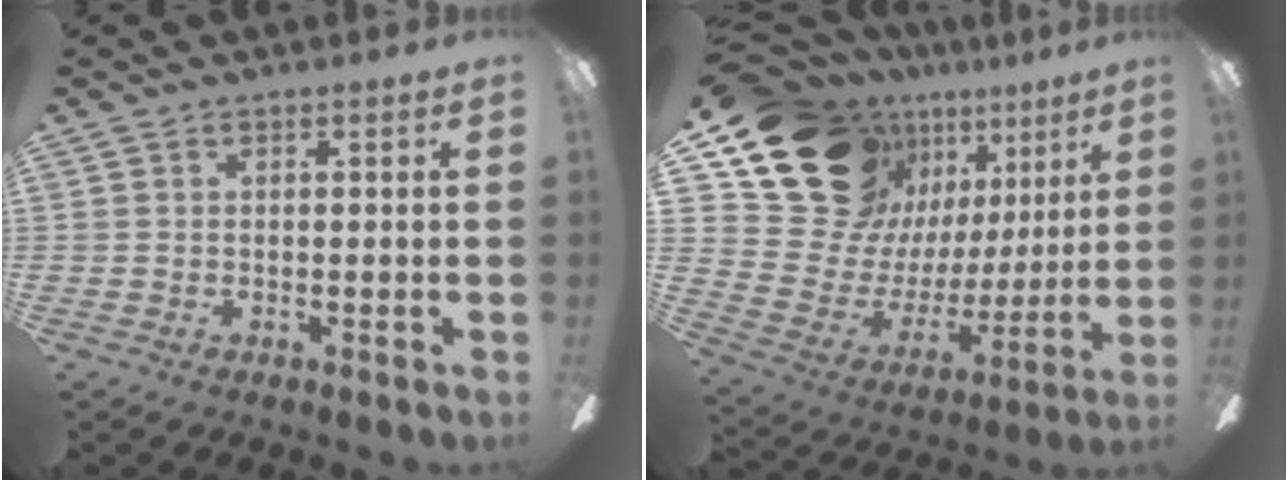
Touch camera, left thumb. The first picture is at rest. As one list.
[{"total": 22.2, "force": [14.3, 14.5, 8.8], "torque": [-0.156, -0.086, 0.295]}]